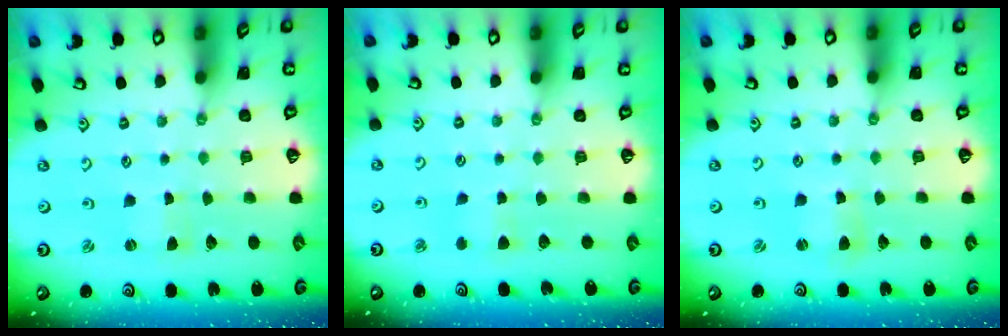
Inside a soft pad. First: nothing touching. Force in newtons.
{"total": 3.2, "press": 3.2, "slide": 0.5}
{"total": 2.5, "press": 2.5, "slide": 0.3}